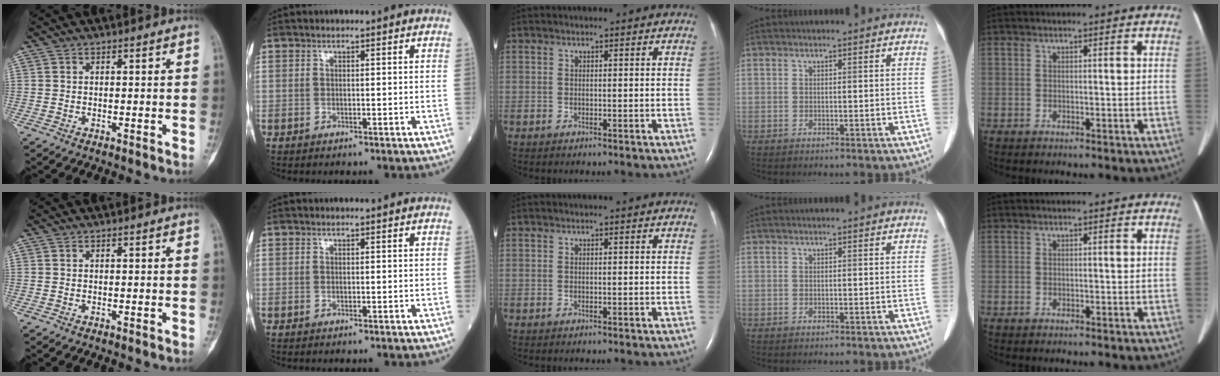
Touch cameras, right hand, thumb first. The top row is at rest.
{}